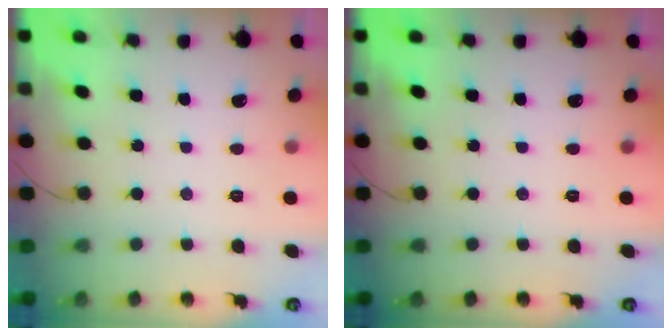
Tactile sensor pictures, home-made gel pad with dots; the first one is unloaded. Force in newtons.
{"total": 0.0}